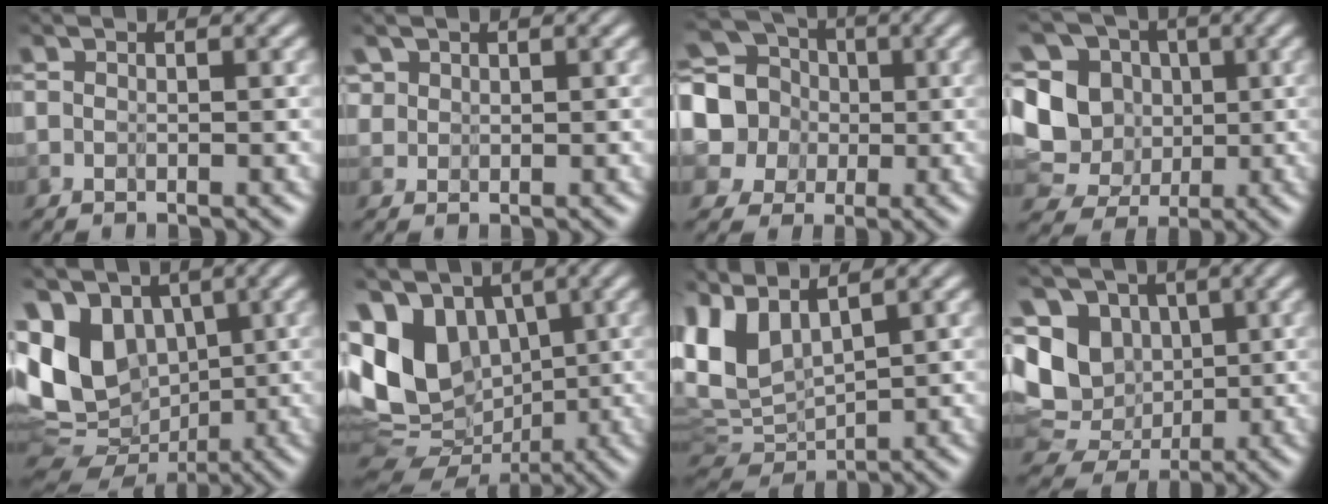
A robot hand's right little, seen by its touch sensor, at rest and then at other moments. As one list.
[{"total": 3.4, "force": [2.3, 2.1, 1.5], "torque": [-0.047, 0.017, 0.015]}, {"total": 8.9, "force": [1.4, 8.2, 3.3], "torque": [-0.126, 0.006, 0.004]}, {"total": 9.8, "force": [0.8, 9.2, 3.2], "torque": [-0.133, 0.022, 0.012]}, {"total": 7.4, "force": [1.6, 5.5, 4.7], "torque": [-0.110, -0.018, 0.036]}, {"total": 8.5, "force": [1.7, 6.3, 5.4], "torque": [-0.121, -0.015, 0.037]}, {"total": 4.2, "force": [2.8, 1.0, 3.0], "torque": [-0.091, -0.019, 0.055]}, {"total": 9.0, "force": [0.8, 8.0, 4.1], "torque": [-0.103, 0.007, 0.009]}]